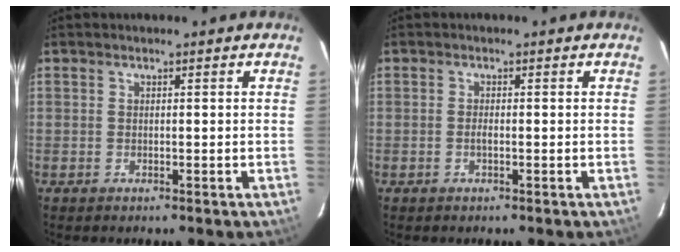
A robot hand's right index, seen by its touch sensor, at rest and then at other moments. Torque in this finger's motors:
{"motor_torque": [0.24, -0.12, 0.13, 0.02]}